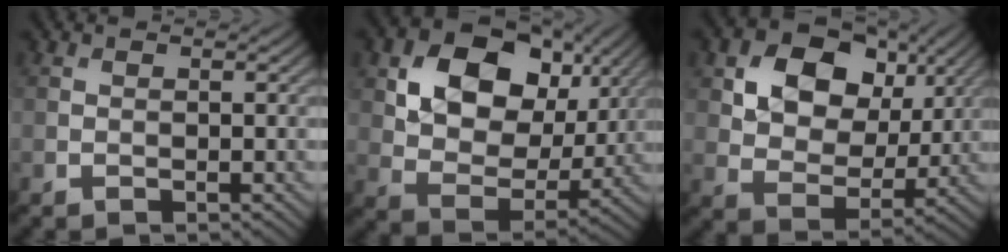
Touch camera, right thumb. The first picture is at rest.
{"total": 13.6, "force": [5.0, 9.5, 8.3], "torque": [-0.172, 0.000, 0.087]}
{"total": 12.4, "force": [5.0, 8.7, 7.2], "torque": [-0.156, 0.020, 0.082]}